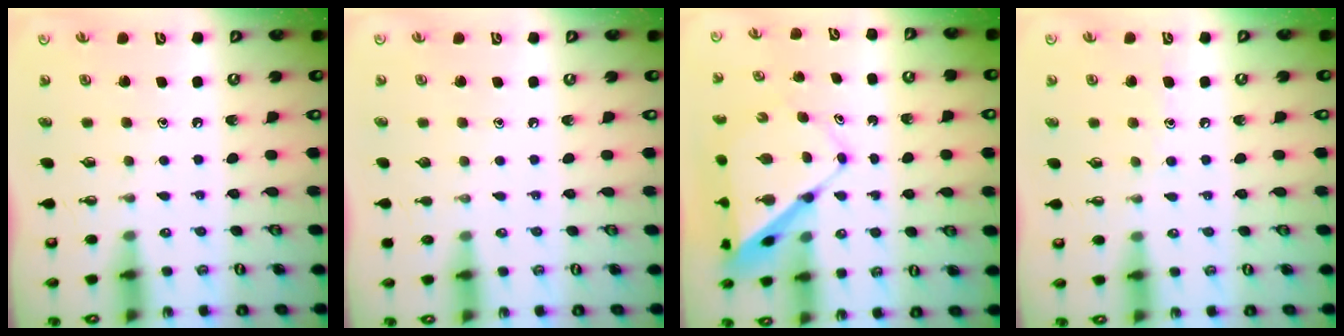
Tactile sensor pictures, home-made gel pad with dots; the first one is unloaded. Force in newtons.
{"total": 0.0}
{"total": 9.3, "press": 9.3, "slide": 0.6}
{"total": 4.9, "press": 4.8, "slide": 0.6}